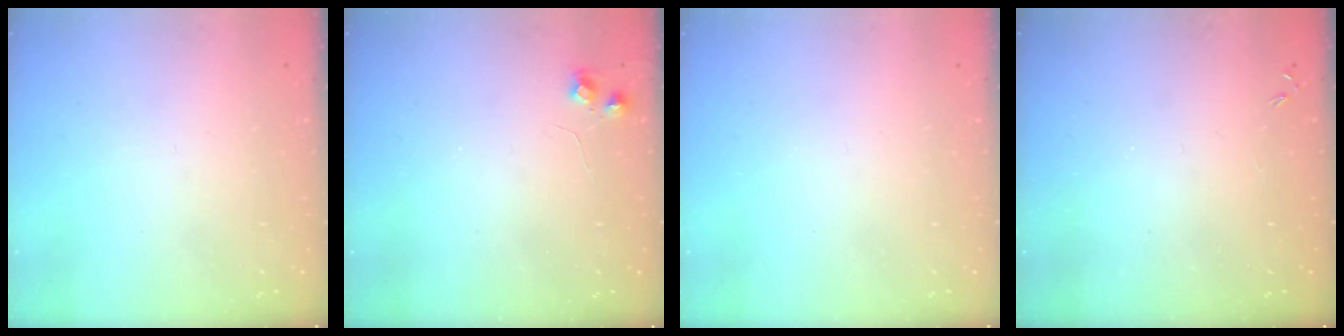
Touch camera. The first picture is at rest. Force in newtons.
{"total": 5.3, "press": 5.3, "slide": 0.7}
{"total": 0.0}
{"total": 0.0}